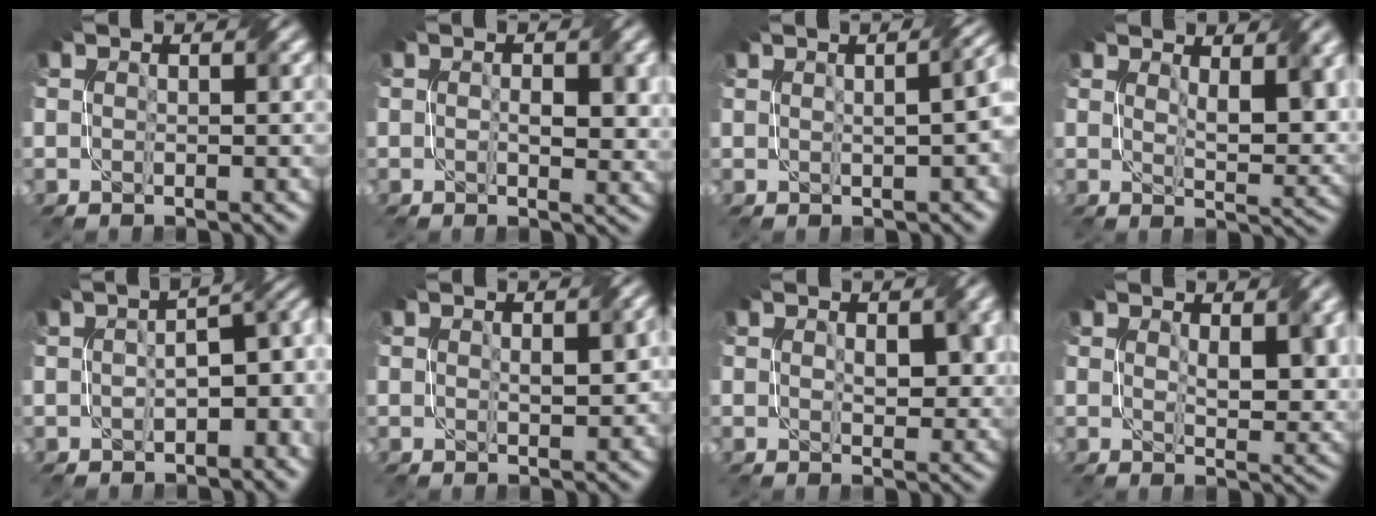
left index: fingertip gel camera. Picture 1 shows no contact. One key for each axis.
{"total": 3.0, "fx": 0.4, "fy": 1.4, "fz": 2.6, "tx": -0.041, "ty": 0.002, "tz": 0.014}
{"total": 6.4, "fx": 0.7, "fy": 3.3, "fz": 5.5, "tx": -0.025, "ty": 0.026, "tz": 0.012}
{"total": 4.8, "fx": 2.3, "fy": 1.6, "fz": 3.9, "tx": -0.059, "ty": -0.002, "tz": 0.050}
{"total": 5.6, "fx": -0.9, "fy": 2.9, "fz": 4.7, "tx": -0.049, "ty": 0.008, "tz": -0.007}
{"total": 1.9, "fx": 0.4, "fy": 0.8, "fz": 1.6, "tx": -0.022, "ty": 0.004, "tz": 0.017}
{"total": 2.7, "fx": 0.9, "fy": 1.4, "fz": 2.2, "tx": -0.033, "ty": 0.002, "tz": 0.026}
{"total": 3.7, "fx": 1.7, "fy": 1.3, "fz": 3.0, "tx": -0.048, "ty": -0.002, "tz": 0.040}